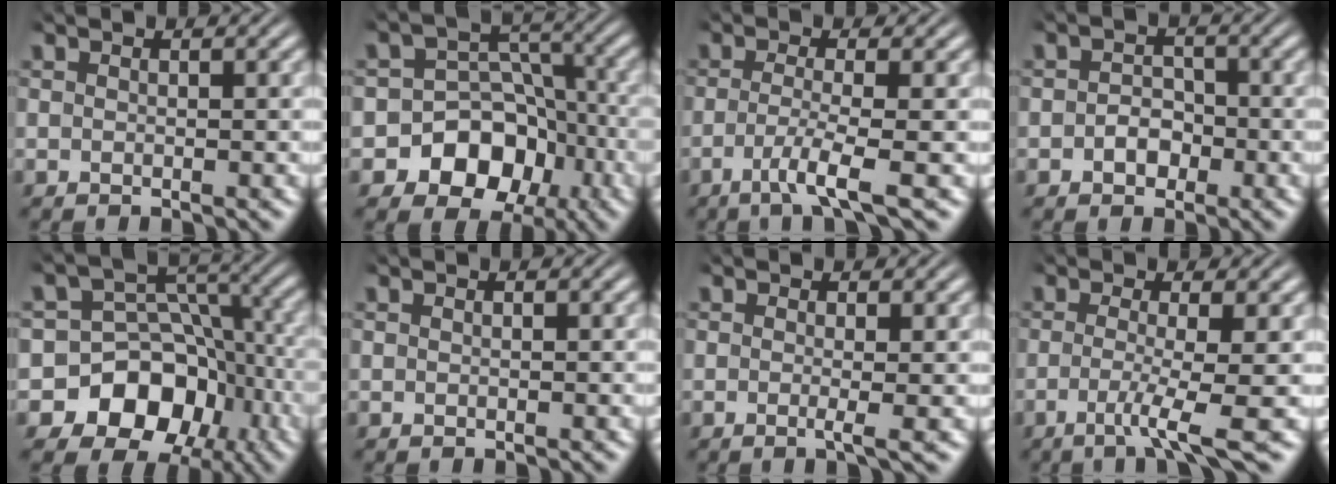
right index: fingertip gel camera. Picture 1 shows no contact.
{"total": 11.4, "force": [-3.9, 9.7, 4.4], "torque": [-0.094, -0.044, -0.056]}
{"total": 3.6, "force": [-1.8, -0.1, 3.2], "torque": [-0.070, -0.027, -0.020]}
{"total": 2.5, "force": [-1.3, 1.9, 0.9], "torque": [-0.005, -0.004, -0.024]}
{"total": 14.7, "force": [-5.1, 12.1, 6.4], "torque": [-0.142, -0.069, -0.069]}
{"total": 0.0}
{"total": 1.5, "force": [-0.3, -0.3, 1.4], "torque": [-0.024, -0.008, -0.007]}
{"total": 3.9, "force": [-1.6, -0.4, 3.5], "torque": [-0.072, -0.027, -0.022]}